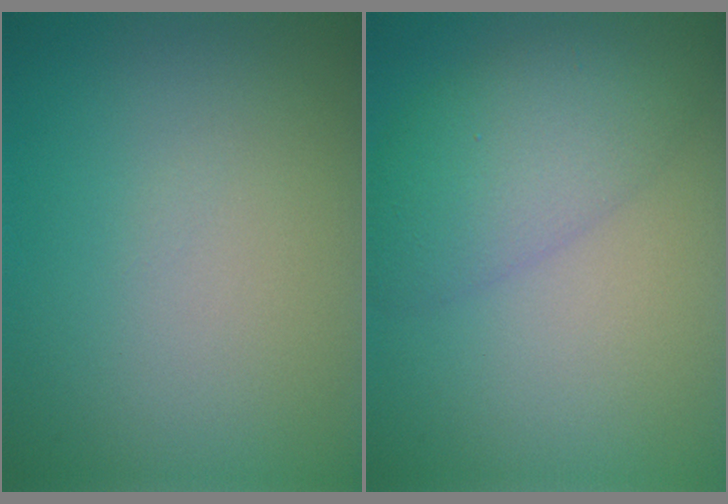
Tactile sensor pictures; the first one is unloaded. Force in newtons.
{"total": 5.2, "press": 5.2, "slide": 0.3}